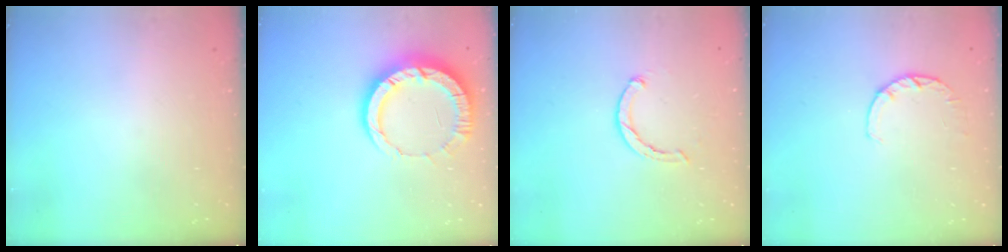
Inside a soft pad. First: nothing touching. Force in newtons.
{"total": 11.3, "press": 11.2, "slide": 1.2}
{"total": 1.5, "press": 1.5, "slide": 0.3}
{"total": 3.0, "press": 2.9, "slide": 0.4}